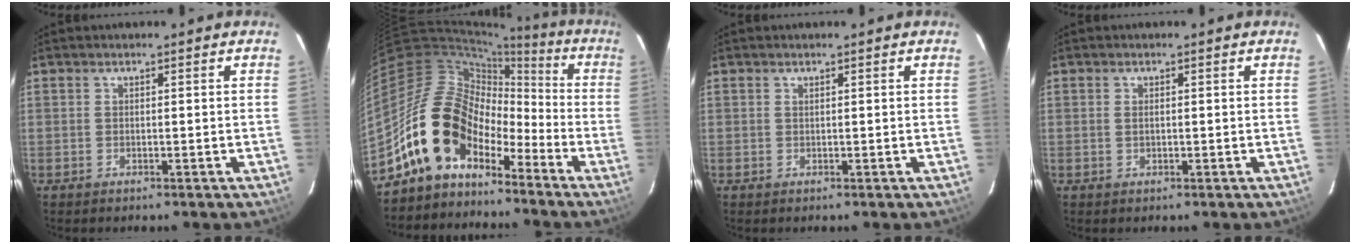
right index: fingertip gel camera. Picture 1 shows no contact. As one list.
[{"total": 14.6, "force": [-9.4, 9.2, 6.5], "torque": [-0.119, 0.026, -0.174]}, {"total": 0.0}, {"total": 0.8, "force": [0.2, 0.4, 0.7], "torque": [-0.013, 0.000, 0.004]}]